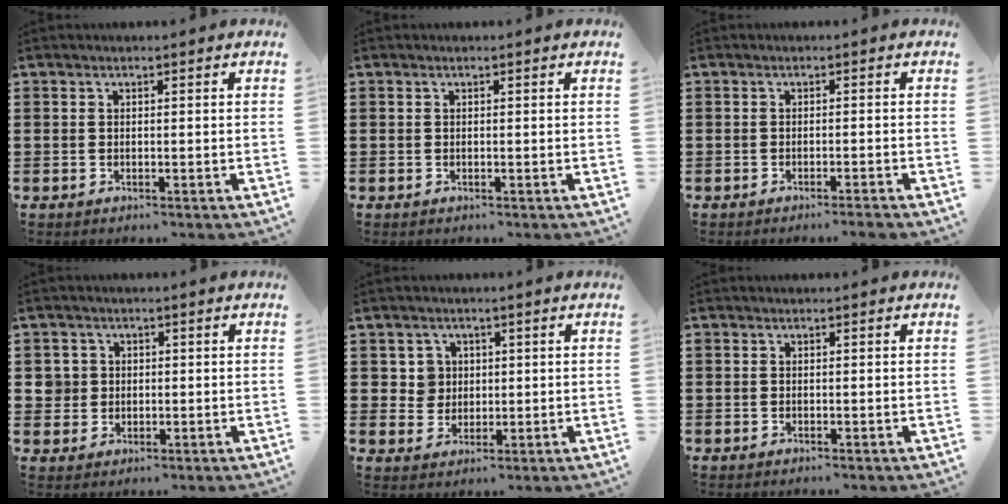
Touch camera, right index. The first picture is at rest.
{"total": 0.0}
{"total": 1.3, "force": [-1.1, -0.3, 0.6], "torque": [-0.010, 0.000, -0.022]}
{"total": 2.8, "force": [0.3, 2.8, 0.5], "torque": [-0.024, 0.010, 0.003]}
{"total": 3.7, "force": [0.9, 3.5, 0.7], "torque": [-0.031, 0.012, 0.015]}
{"total": 0.0}